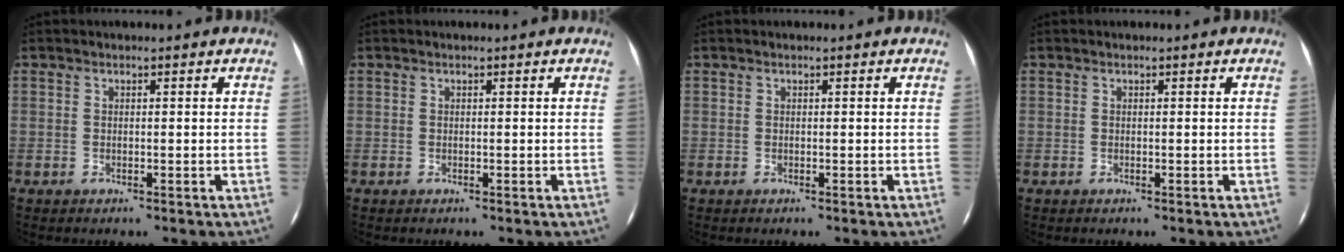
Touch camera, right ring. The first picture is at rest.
{"total": 0.0}
{"total": 0.0}
{"total": 0.0}